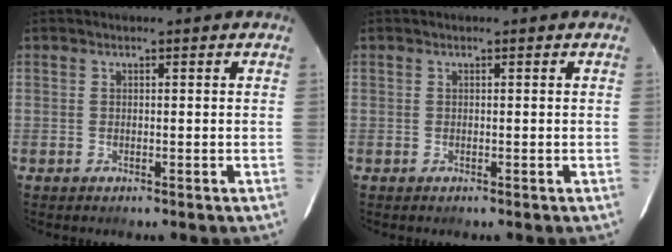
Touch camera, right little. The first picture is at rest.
{"total": 0.0}